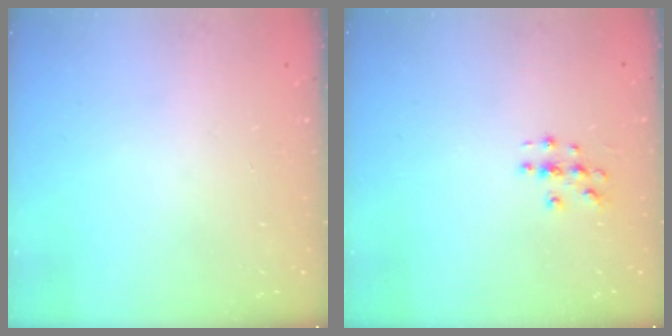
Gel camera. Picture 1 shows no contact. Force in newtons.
{"total": 3.0, "press": 3.0, "slide": 0.3}